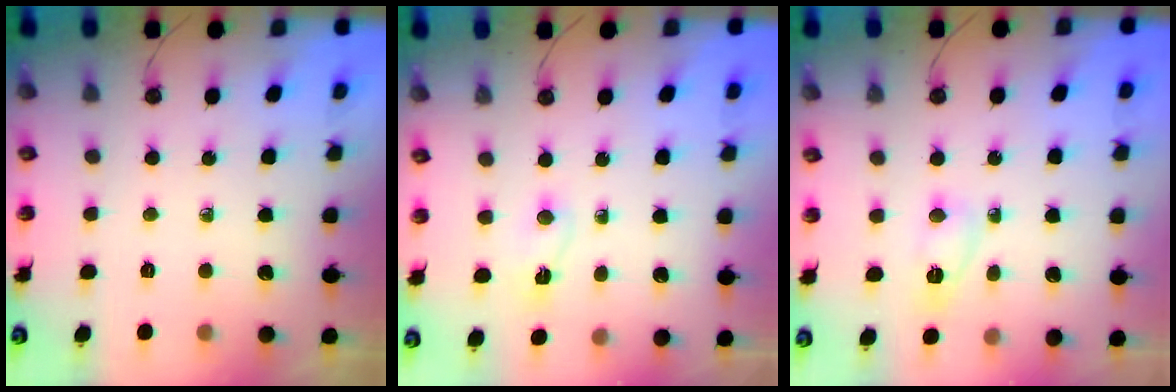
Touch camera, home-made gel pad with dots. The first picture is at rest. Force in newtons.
{"total": 2.2, "press": 1.9, "slide": 1.1}
{"total": 3.6, "press": 3.6, "slide": 0.3}